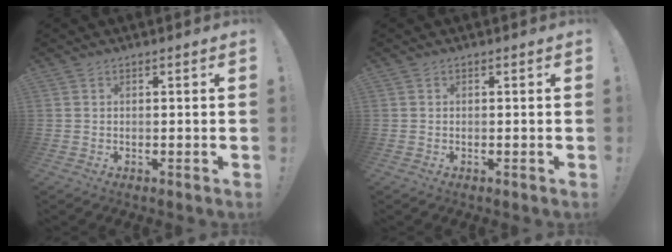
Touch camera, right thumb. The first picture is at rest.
{"total": 0.0}